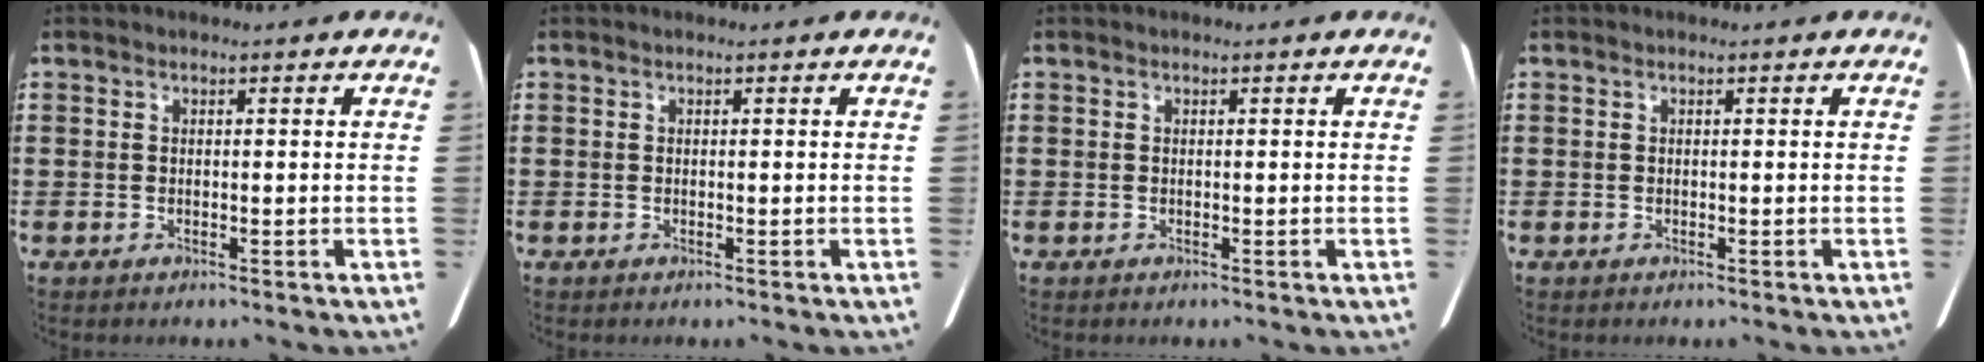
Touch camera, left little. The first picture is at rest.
{"total": 0.0}
{"total": 0.0}
{"total": 0.0}